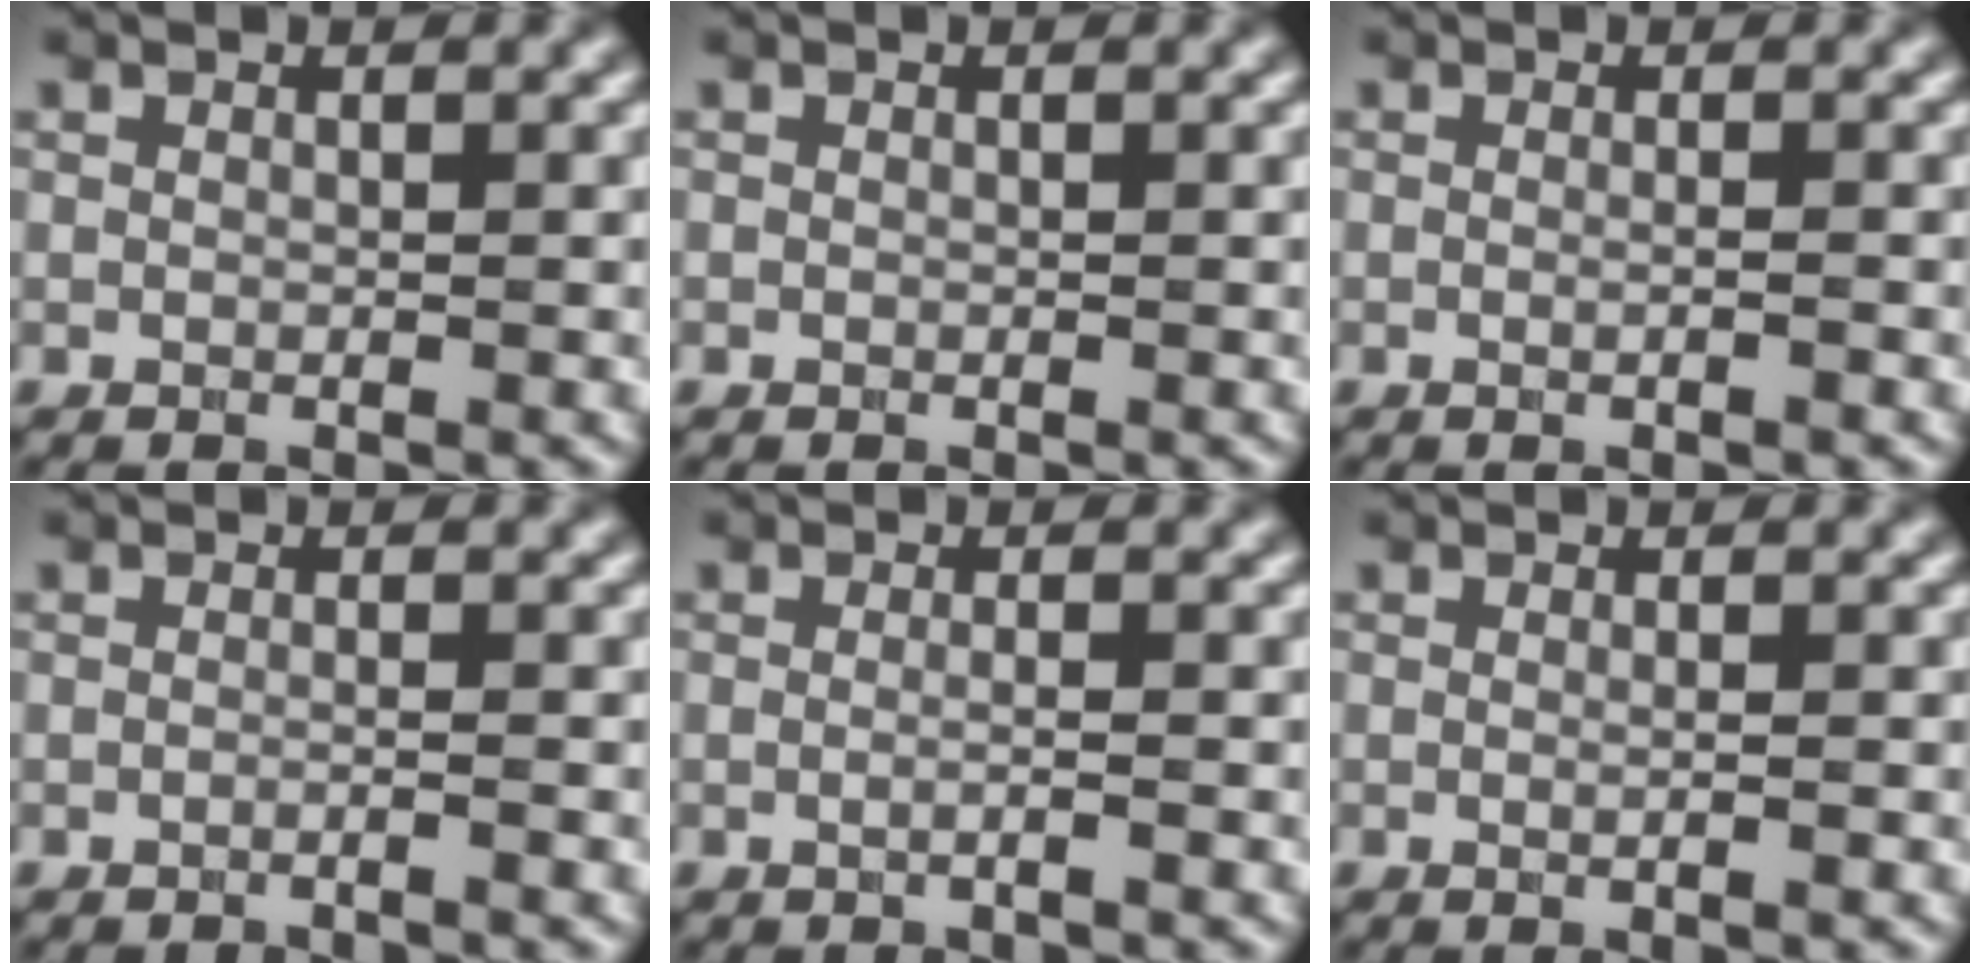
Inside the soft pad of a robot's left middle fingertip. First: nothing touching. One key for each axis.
{"total": 0.0}
{"total": 1.7, "fx": 0.1, "fy": 0.7, "fz": 1.5, "tx": 0.004, "ty": -0.011, "tz": -0.015}
{"total": 1.0, "fx": -0.4, "fy": 0.3, "fz": 0.8, "tx": -0.010, "ty": -0.008, "tz": -0.020}
{"total": 1.5, "fx": -0.1, "fy": 0.5, "fz": 1.4, "tx": -0.014, "ty": -0.015, "tz": -0.010}
{"total": 1.4, "fx": 0.0, "fy": 0.4, "fz": 1.3, "tx": -0.014, "ty": -0.006, "tz": -0.007}